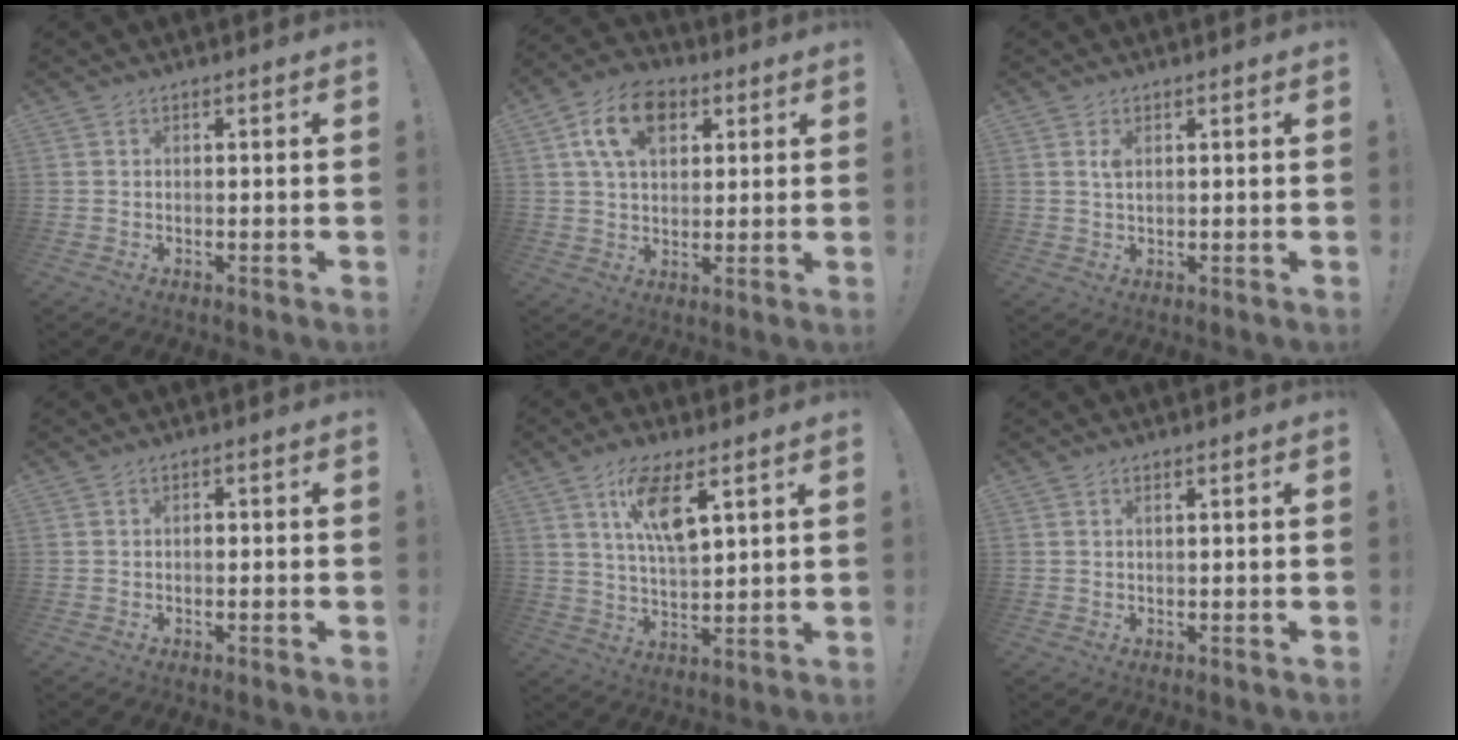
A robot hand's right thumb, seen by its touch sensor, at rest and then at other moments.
{"total": 13.0, "force": [5.2, 8.7, 8.2], "torque": [-0.129, -0.001, 0.099]}
{"total": 1.8, "force": [0.8, 0.7, 1.5], "torque": [-0.029, 0.001, 0.013]}
{"total": 1.1, "force": [-0.9, 0.4, 0.4], "torque": [-0.012, 0.005, -0.016]}
{"total": 11.5, "force": [5.7, 4.0, 9.2], "torque": [-0.168, -0.012, 0.099]}
{"total": 0.7, "force": [0.3, 0.1, 0.6], "torque": [-0.012, 0.000, 0.005]}